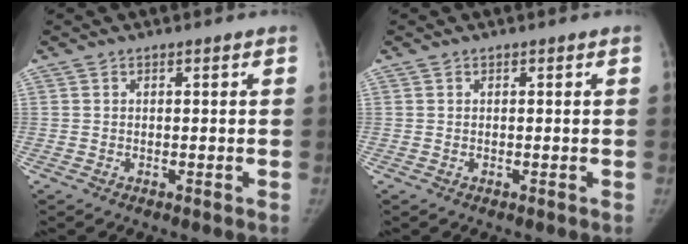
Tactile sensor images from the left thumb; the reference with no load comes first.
{"total": 0.0}